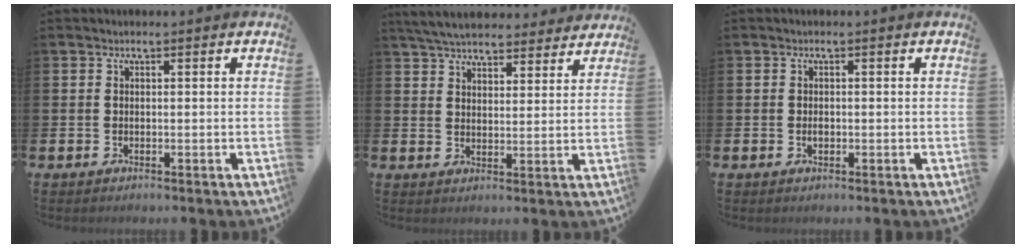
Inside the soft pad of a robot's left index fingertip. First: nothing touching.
{"total": 5.9, "force": [5.7, 1.4, 0.9], "torque": [-0.032, -0.031, 0.101]}
{"total": 0.9, "force": [-0.1, 0.5, 0.7], "torque": [-0.007, 0.000, -0.005]}